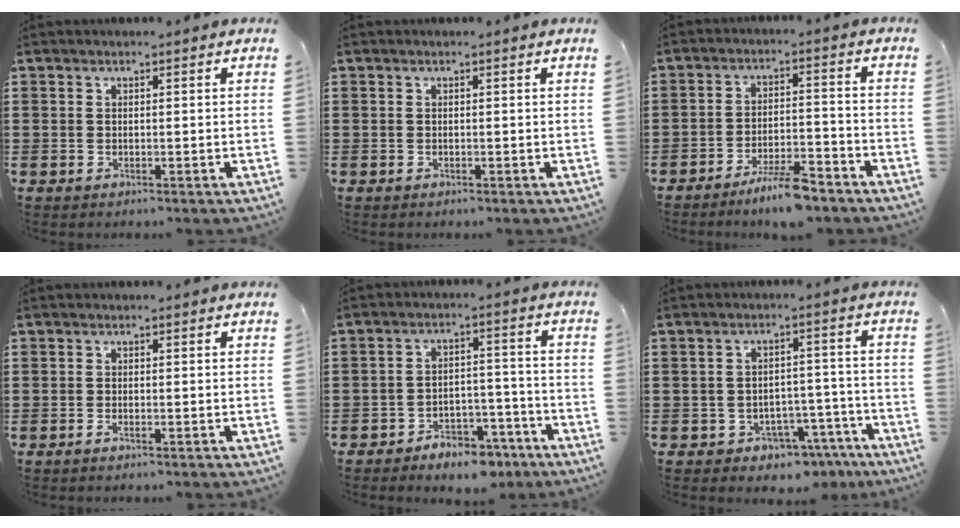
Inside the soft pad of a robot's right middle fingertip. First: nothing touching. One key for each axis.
{"total": 0.0}
{"total": 6.2, "fx": -5.1, "fy": 0.8, "fz": 3.4, "tx": -0.066, "ty": -0.001, "tz": -0.094}
{"total": 0.7, "fx": -0.5, "fy": 0.0, "fz": 0.5, "tx": -0.009, "ty": -0.003, "tz": -0.009}
{"total": 5.4, "fx": -5.0, "fy": 1.5, "fz": 1.2, "tx": -0.016, "ty": 0.017, "tz": -0.098}
{"total": 3.9, "fx": -3.6, "fy": 1.5, "fz": 0.7, "tx": -0.017, "ty": 0.012, "tz": -0.073}